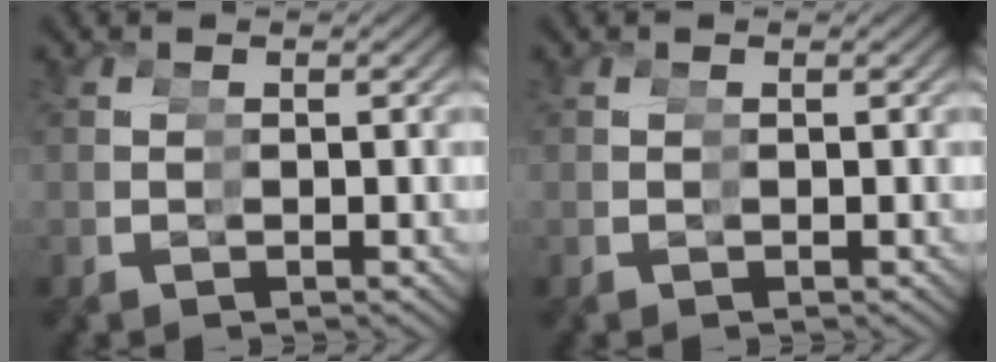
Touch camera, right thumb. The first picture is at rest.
{"total": 0.0}